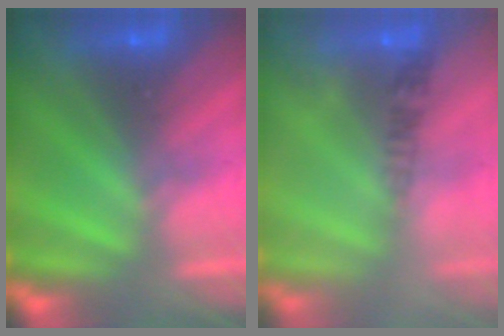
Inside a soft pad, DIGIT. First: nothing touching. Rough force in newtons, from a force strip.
{"total": 2.5}